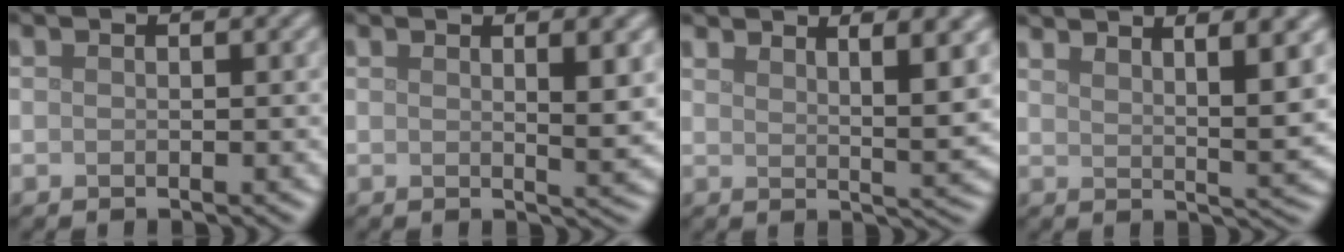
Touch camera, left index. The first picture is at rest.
{"total": 3.2, "force": [1.3, 0.9, 2.8], "torque": [-0.030, -0.003, 0.019]}
{"total": 5.0, "force": [3.2, 1.4, 3.5], "torque": [-0.035, -0.001, 0.052]}
{"total": 6.4, "force": [4.0, 1.6, 4.6], "torque": [-0.044, 0.009, 0.058]}